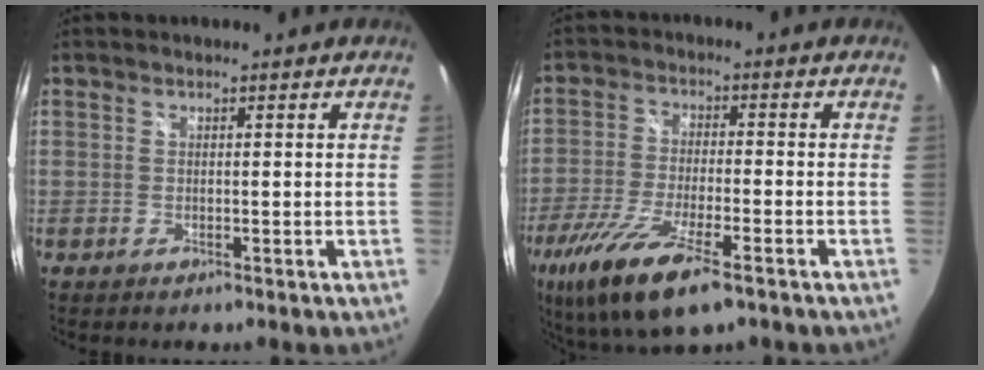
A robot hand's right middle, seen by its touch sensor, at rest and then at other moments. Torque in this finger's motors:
{"motor_torque": [1.39, -0.75, 0.48, 0.21]}